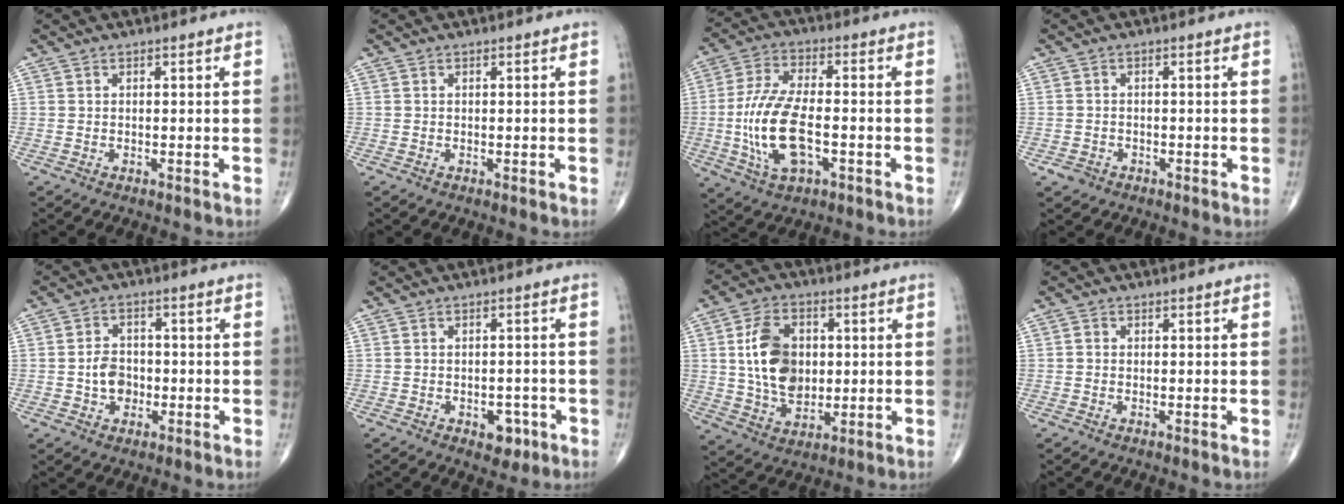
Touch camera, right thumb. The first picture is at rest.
{"total": 0.0}
{"total": 14.2, "force": [-2.8, 6.6, 12.3], "torque": [-0.256, 0.014, -0.048]}
{"total": 1.8, "force": [-1.1, 1.4, 0.4], "torque": [-0.006, 0.008, -0.016]}
{"total": 5.4, "force": [-1.0, 4.2, 3.2], "torque": [-0.035, 0.013, -0.019]}
{"total": 4.1, "force": [-1.8, 2.6, 2.6], "torque": [-0.015, 0.010, -0.019]}
{"total": 13.0, "force": [1.5, 8.9, 9.4], "torque": [-0.145, -0.004, 0.031]}
{"total": 0.7, "force": [-0.1, 0.6, 0.3], "torque": [-0.002, 0.001, -0.004]}